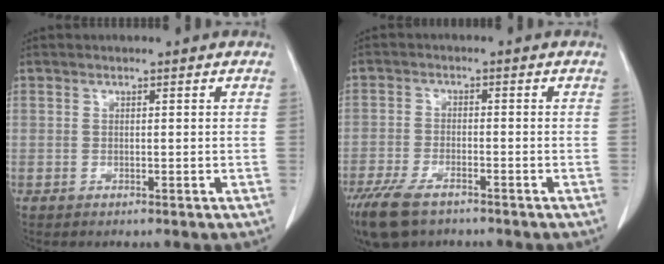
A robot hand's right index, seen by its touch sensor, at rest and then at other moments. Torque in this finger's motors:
{"motor_torque": [0.69, -0.66, 0.31, 0.11]}